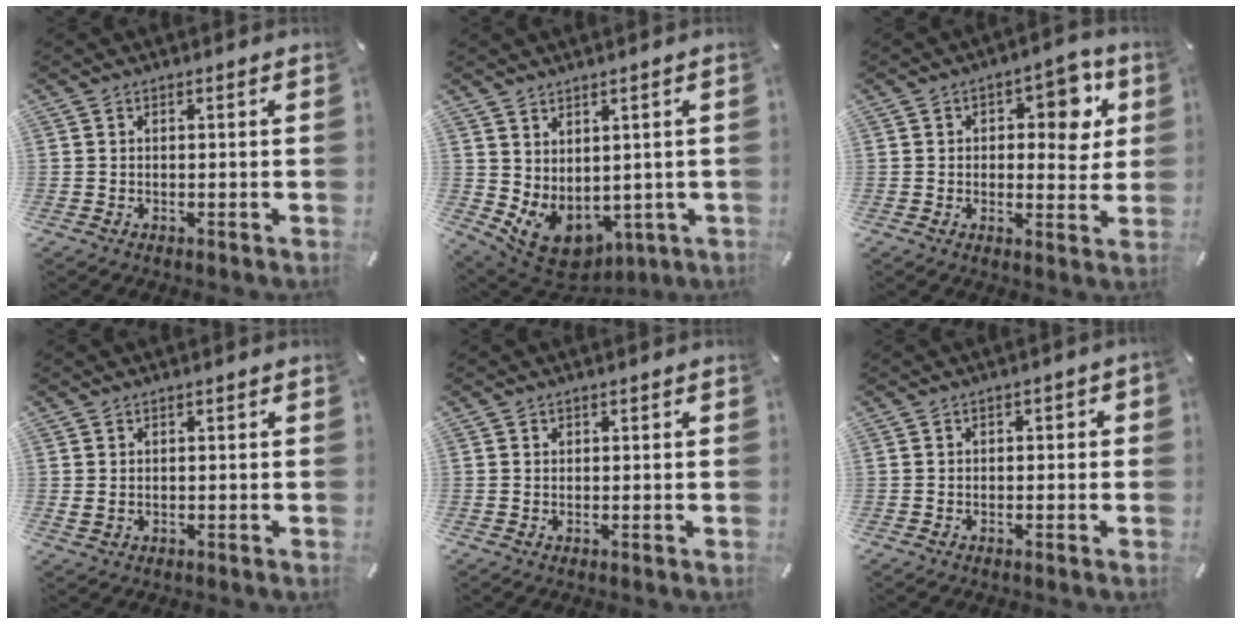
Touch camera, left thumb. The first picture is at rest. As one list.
[{"total": 6.4, "force": [0.3, 5.7, 3.0], "torque": [-0.065, -0.029, 0.015]}, {"total": 9.6, "force": [2.8, 5.8, 7.1], "torque": [-0.070, -0.013, 0.036]}, {"total": 1.3, "force": [0.1, 1.1, 0.7], "torque": [-0.014, 0.003, 0.002]}, {"total": 0.6, "force": [0.2, 0.6, 0.0], "torque": [0.001, 0.005, 0.002]}, {"total": 1.5, "force": [-0.9, 0.9, 0.6], "torque": [-0.011, 0.007, -0.021]}]